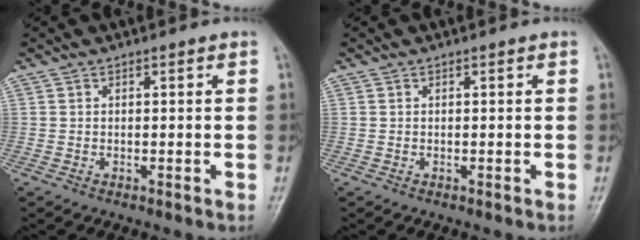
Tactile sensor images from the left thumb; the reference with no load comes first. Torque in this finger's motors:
{"motor_torque": [0.00, 0.00, -0.03, -0.03, 0.00]}